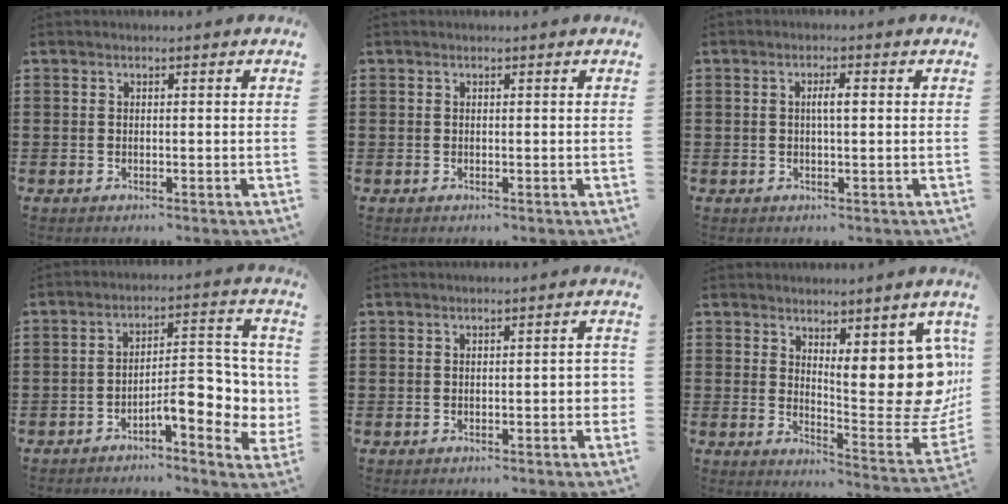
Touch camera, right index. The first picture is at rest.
{"total": 0.0}
{"total": 2.3, "force": [0.2, 0.5, 2.3], "torque": [-0.043, 0.002, 0.001]}
{"total": 8.4, "force": [-2.8, 3.2, 7.3], "torque": [-0.089, -0.012, -0.052]}
{"total": 2.2, "force": [-0.6, 0.7, 2.1], "torque": [-0.034, 0.002, -0.009]}
{"total": 12.5, "force": [4.6, 5.7, 10.1], "torque": [-0.110, -0.047, 0.086]}